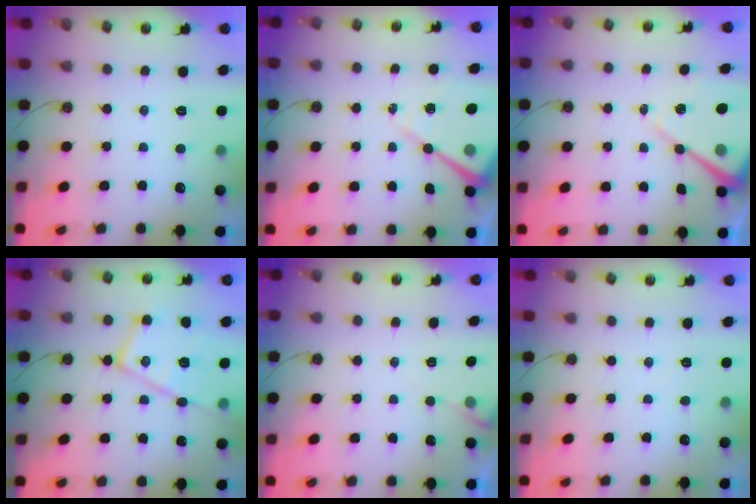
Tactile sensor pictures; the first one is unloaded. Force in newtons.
{"total": 12.4, "press": 12.3, "slide": 1.3}
{"total": 11.9, "press": 11.8, "slide": 1.0}
{"total": 17.3, "press": 17.2, "slide": 1.4}
{"total": 3.9, "press": 3.9, "slide": 0.6}
{"total": 3.5, "press": 3.5, "slide": 0.6}